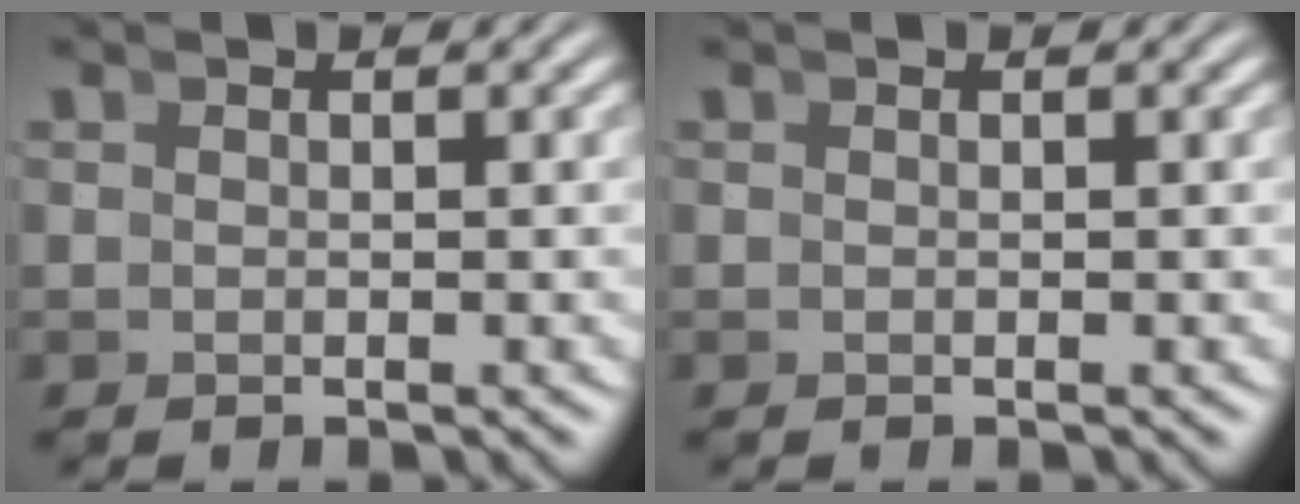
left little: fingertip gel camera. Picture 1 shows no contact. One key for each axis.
{"total": 0.0}